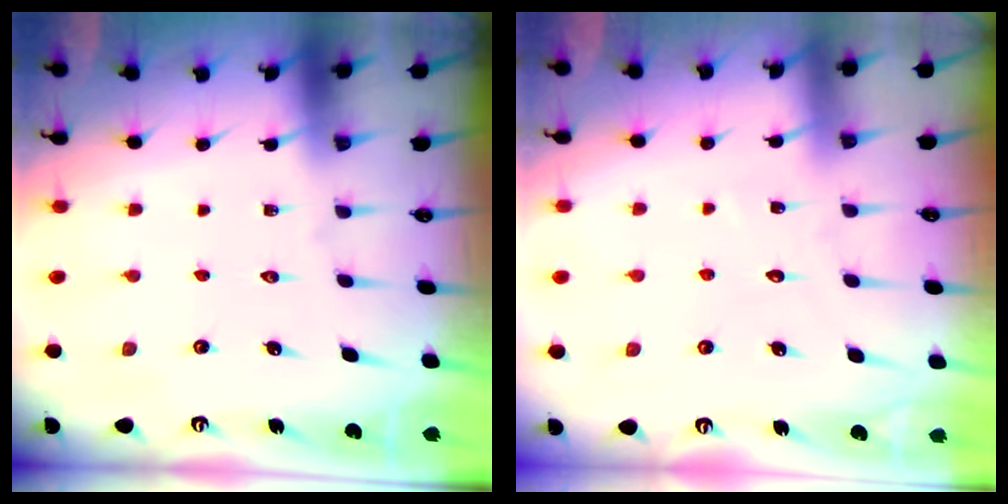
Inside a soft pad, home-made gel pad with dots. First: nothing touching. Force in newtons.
{"total": 3.0, "press": 3.0, "slide": 0.2}